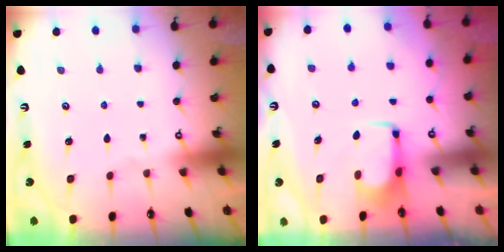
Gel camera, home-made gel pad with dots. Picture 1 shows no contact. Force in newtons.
{"total": 1.6, "press": 1.5, "slide": 0.5}